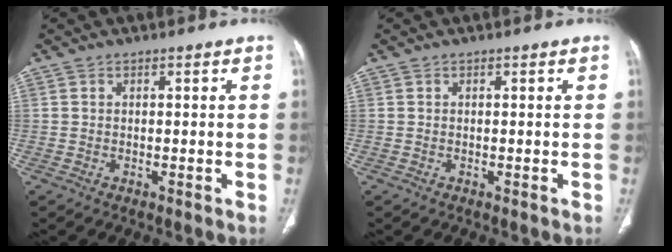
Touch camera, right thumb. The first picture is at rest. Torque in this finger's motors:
{"motor_torque": [0.00, 0.01, -0.07, 0.06, 0.00]}